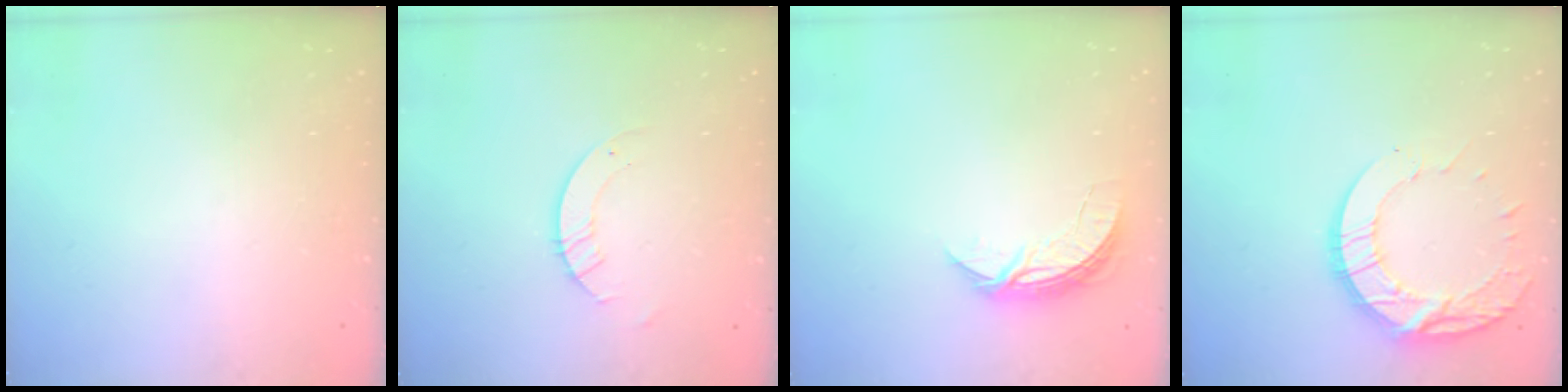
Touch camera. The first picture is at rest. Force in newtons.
{"total": 3.2, "press": 3.2, "slide": 0.3}
{"total": 6.2, "press": 6.2, "slide": 0.5}
{"total": 13.6, "press": 13.5, "slide": 1.1}